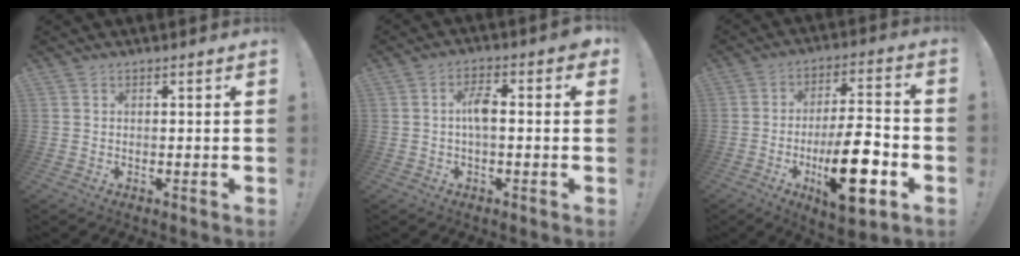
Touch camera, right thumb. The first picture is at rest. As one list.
[{"total": 6.8, "force": [-0.1, 2.9, 6.1], "torque": [-0.104, 0.006, -0.007]}, {"total": 18.1, "force": [-5.8, 5.8, 16.1], "torque": [-0.254, 0.017, -0.091]}]